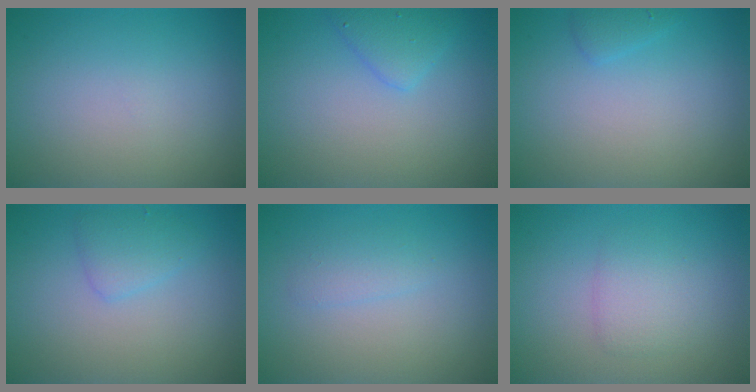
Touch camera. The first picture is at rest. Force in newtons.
{"total": 2.1, "press": 2.1, "slide": 0.1}
{"total": 1.0, "press": 1.0, "slide": 0.1}
{"total": 1.8, "press": 1.8, "slide": 0.1}
{"total": 1.2, "press": 1.2, "slide": 0.1}
{"total": 2.0, "press": 2.0, "slide": 0.1}